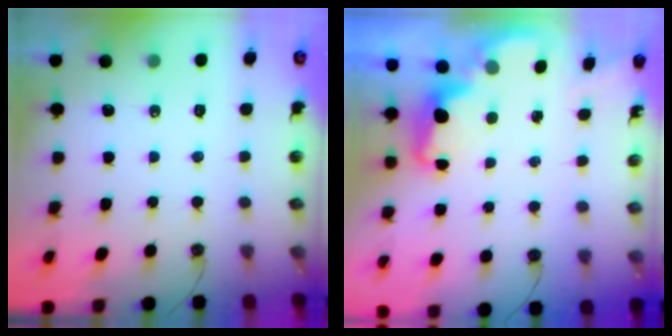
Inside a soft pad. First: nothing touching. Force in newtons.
{"total": 2.5, "press": 2.5, "slide": 0.6}